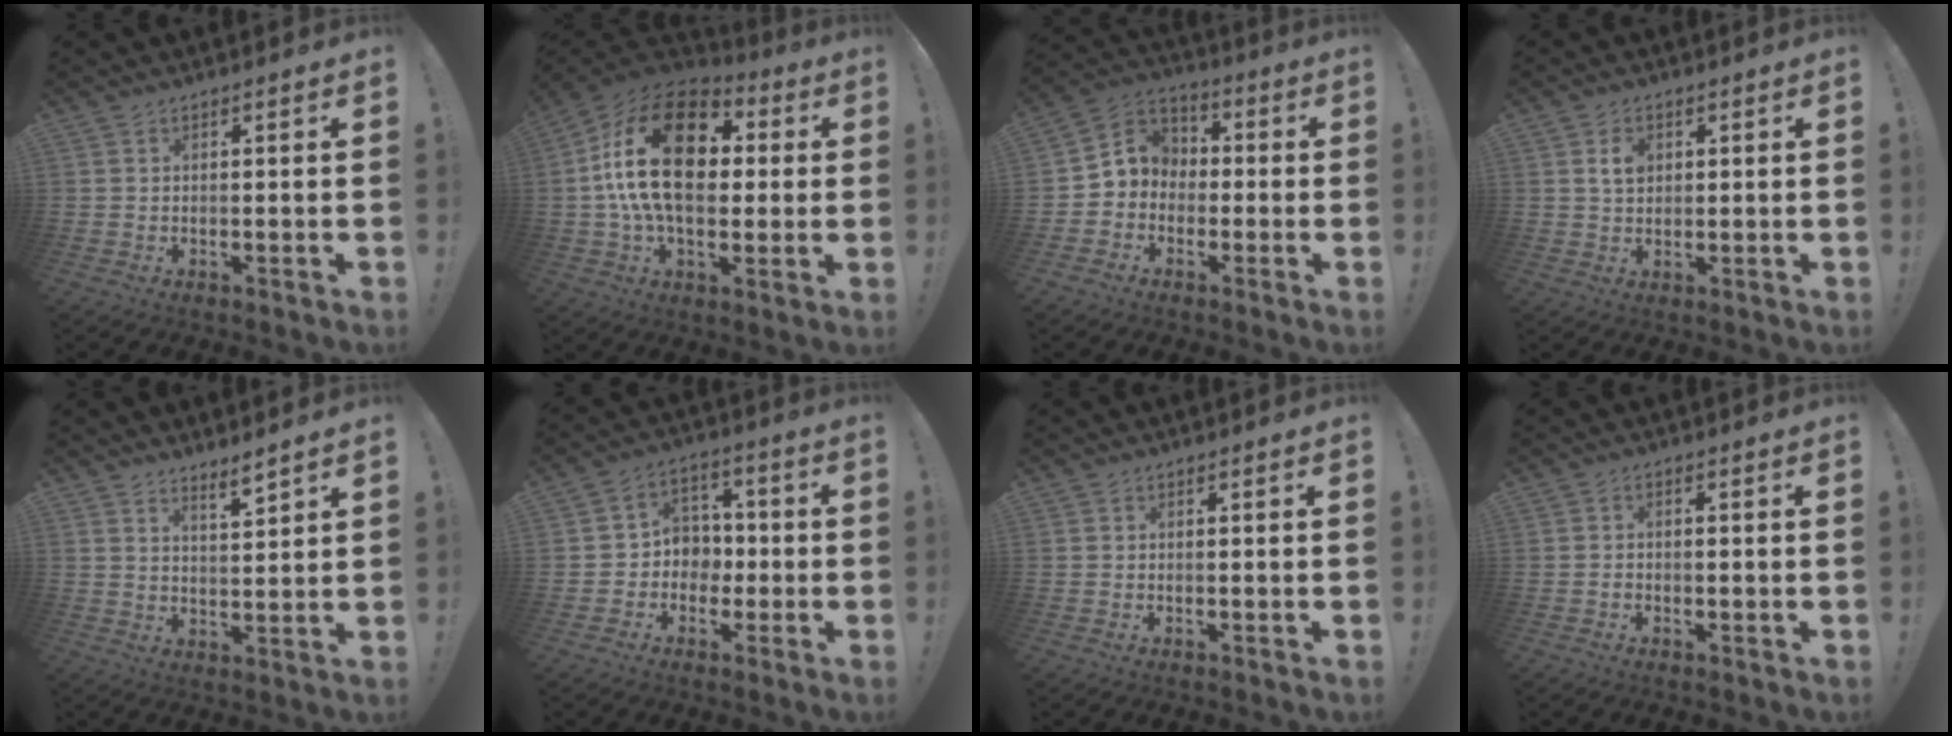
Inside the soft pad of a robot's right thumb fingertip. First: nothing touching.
{"total": 24.2, "force": [3.7, 14.4, 19.0], "torque": [-0.340, 0.004, 0.061]}
{"total": 7.0, "force": [-1.8, 6.6, 1.6], "torque": [-0.016, 0.018, -0.025]}
{"total": 4.6, "force": [1.3, 3.3, 3.0], "torque": [-0.042, -0.001, 0.022]}
{"total": 5.3, "force": [4.7, 0.2, 2.5], "torque": [-0.029, -0.038, 0.078]}
{"total": 8.0, "force": [-1.9, 7.5, 1.9], "torque": [-0.034, 0.019, -0.027]}
{"total": 0.0}
{"total": 1.1, "force": [-0.8, 0.5, 0.6], "torque": [-0.012, 0.005, -0.013]}